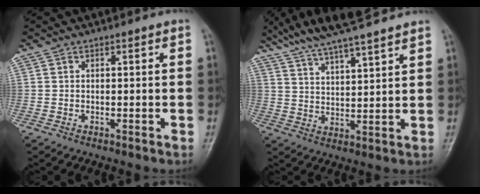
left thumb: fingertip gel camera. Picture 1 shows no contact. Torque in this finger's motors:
{"motor_torque": [0.93, -0.69, 1.38, -1.40, 0.22]}